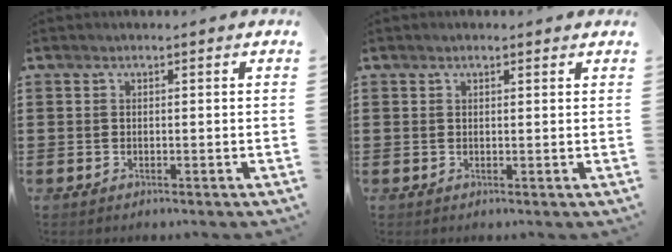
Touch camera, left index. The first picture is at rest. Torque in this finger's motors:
{"motor_torque": [0.82, 0.77, 0.18, 0.01]}